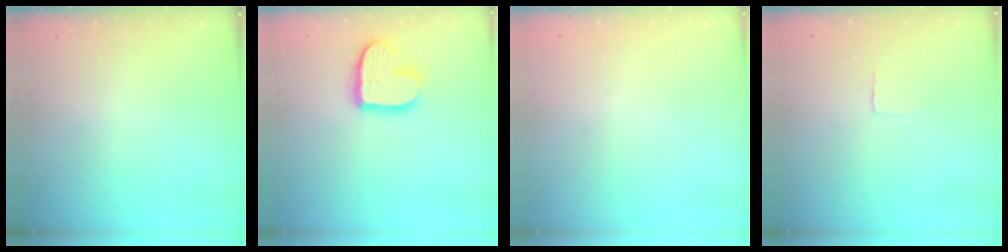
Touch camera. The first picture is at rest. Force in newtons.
{"total": 13.7, "press": 13.7, "slide": 0.9}
{"total": 0.0}
{"total": 2.4, "press": 2.4, "slide": 0.1}